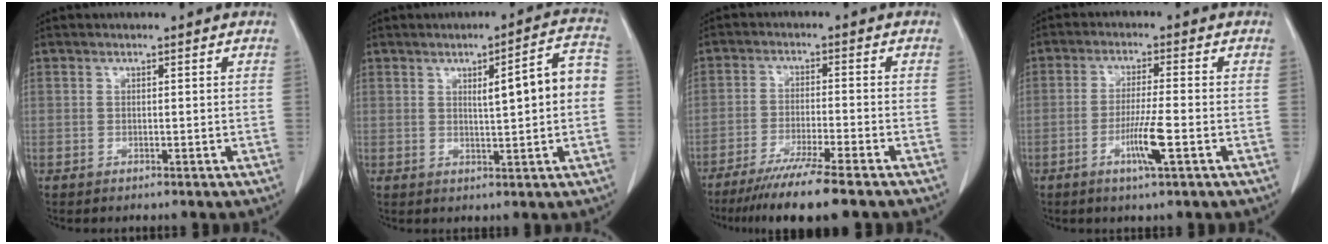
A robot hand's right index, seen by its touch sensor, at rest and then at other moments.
{"total": 8.0, "force": [0.6, 0.7, 7.9], "torque": [-0.109, 0.021, 0.008]}
{"total": 9.9, "force": [-7.7, -0.8, 6.2], "torque": [-0.093, -0.029, -0.126]}
{"total": 5.9, "force": [-2.3, -0.3, 5.4], "torque": [-0.101, -0.011, -0.043]}